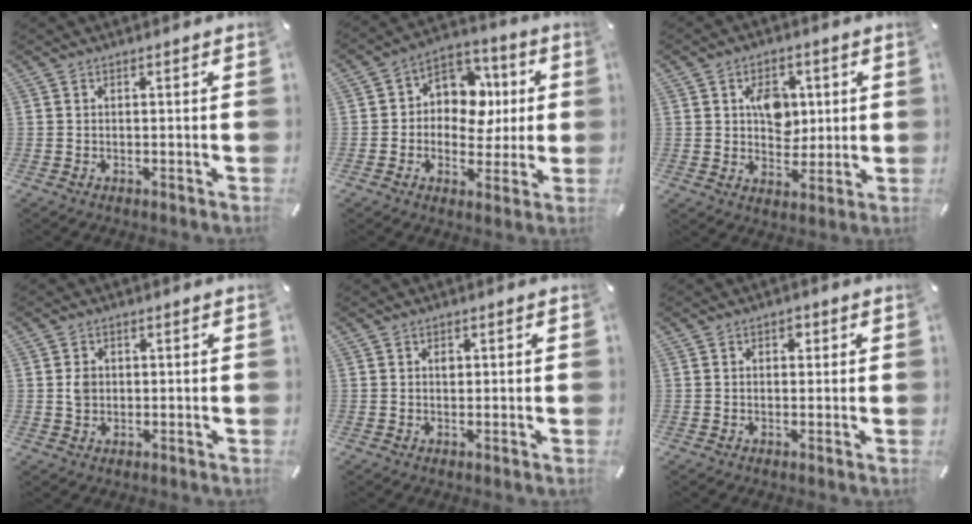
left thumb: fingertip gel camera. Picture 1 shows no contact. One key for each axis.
{"total": 10.1, "fx": 0.3, "fy": 9.0, "fz": 4.5, "tx": -0.060, "ty": 0.001, "tz": 0.009}
{"total": 7.9, "fx": 2.1, "fy": 6.3, "fz": 4.2, "tx": -0.050, "ty": -0.002, "tz": 0.031}
{"total": 2.5, "fx": 0.3, "fy": 2.3, "fz": 1.0, "tx": -0.015, "ty": 0.003, "tz": 0.003}
{"total": 1.0, "fx": 0.3, "fy": 0.7, "fz": 0.6, "tx": 0.004, "ty": -0.004, "tz": 0.002}
{"total": 1.7, "fx": 0.4, "fy": 1.4, "fz": 0.9, "tx": -0.003, "ty": 0.002, "tz": 0.001}